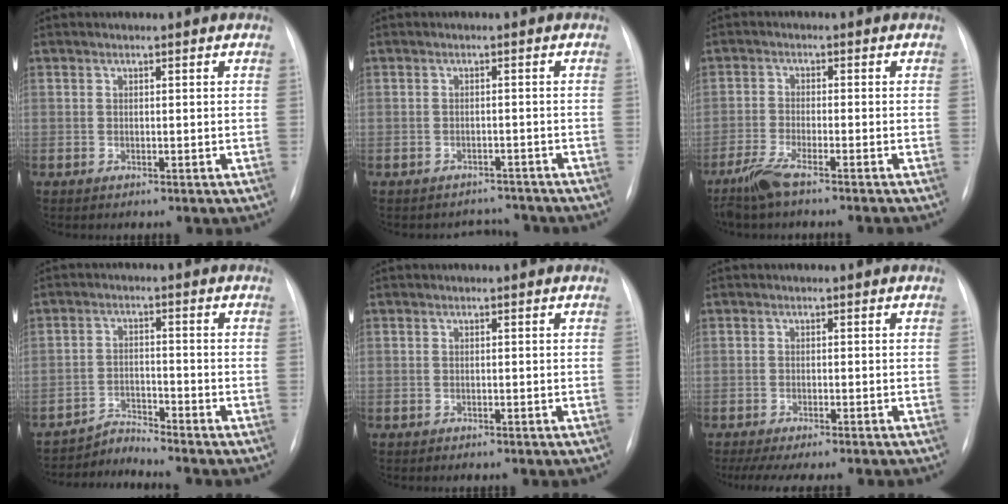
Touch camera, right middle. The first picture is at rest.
{"total": 3.9, "force": [-3.5, 1.4, -0.7], "torque": [0.010, 0.011, -0.046]}
{"total": 5.1, "force": [-4.1, -0.1, 3.1], "torque": [-0.068, -0.015, -0.081]}
{"total": 3.8, "force": [-3.3, -1.3, -1.3], "torque": [0.025, -0.011, -0.055]}
{"total": 0.0}
{"total": 8.5, "force": [-7.1, 1.2, 4.5], "torque": [-0.059, -0.004, -0.102]}